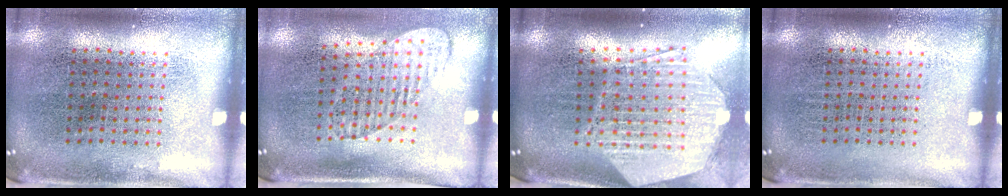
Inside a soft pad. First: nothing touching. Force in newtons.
{"total": 1.5, "press": 1.2, "slide": 0.8}
{"total": 3.1, "press": 2.4, "slide": 1.9}
{"total": 0.0}